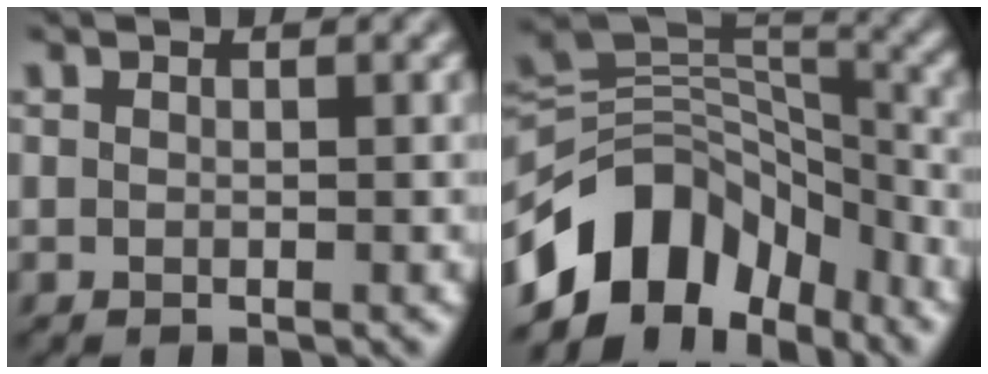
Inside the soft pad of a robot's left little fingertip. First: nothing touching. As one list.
[{"total": 9.9, "force": [-6.1, 6.2, 4.8], "torque": [-0.069, 0.021, -0.123]}]